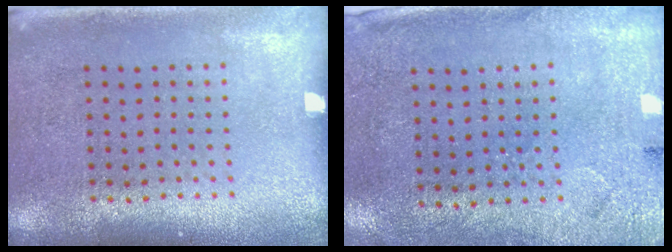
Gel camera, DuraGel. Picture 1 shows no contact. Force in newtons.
{"total": 2.7, "press": 2.2, "slide": 1.5}